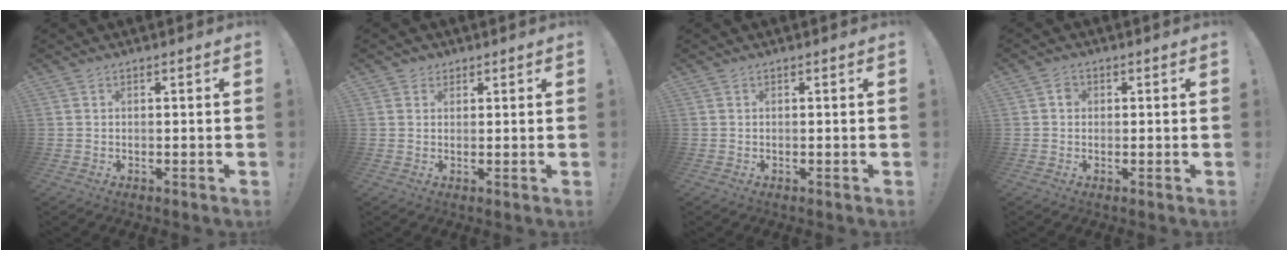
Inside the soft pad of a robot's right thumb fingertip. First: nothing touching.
{"total": 2.3, "force": [1.3, 1.9, 0.4], "torque": [-0.005, -0.005, 0.023]}
{"total": 0.0}
{"total": 2.0, "force": [-0.2, 1.7, 1.1], "torque": [-0.015, 0.006, -0.005]}